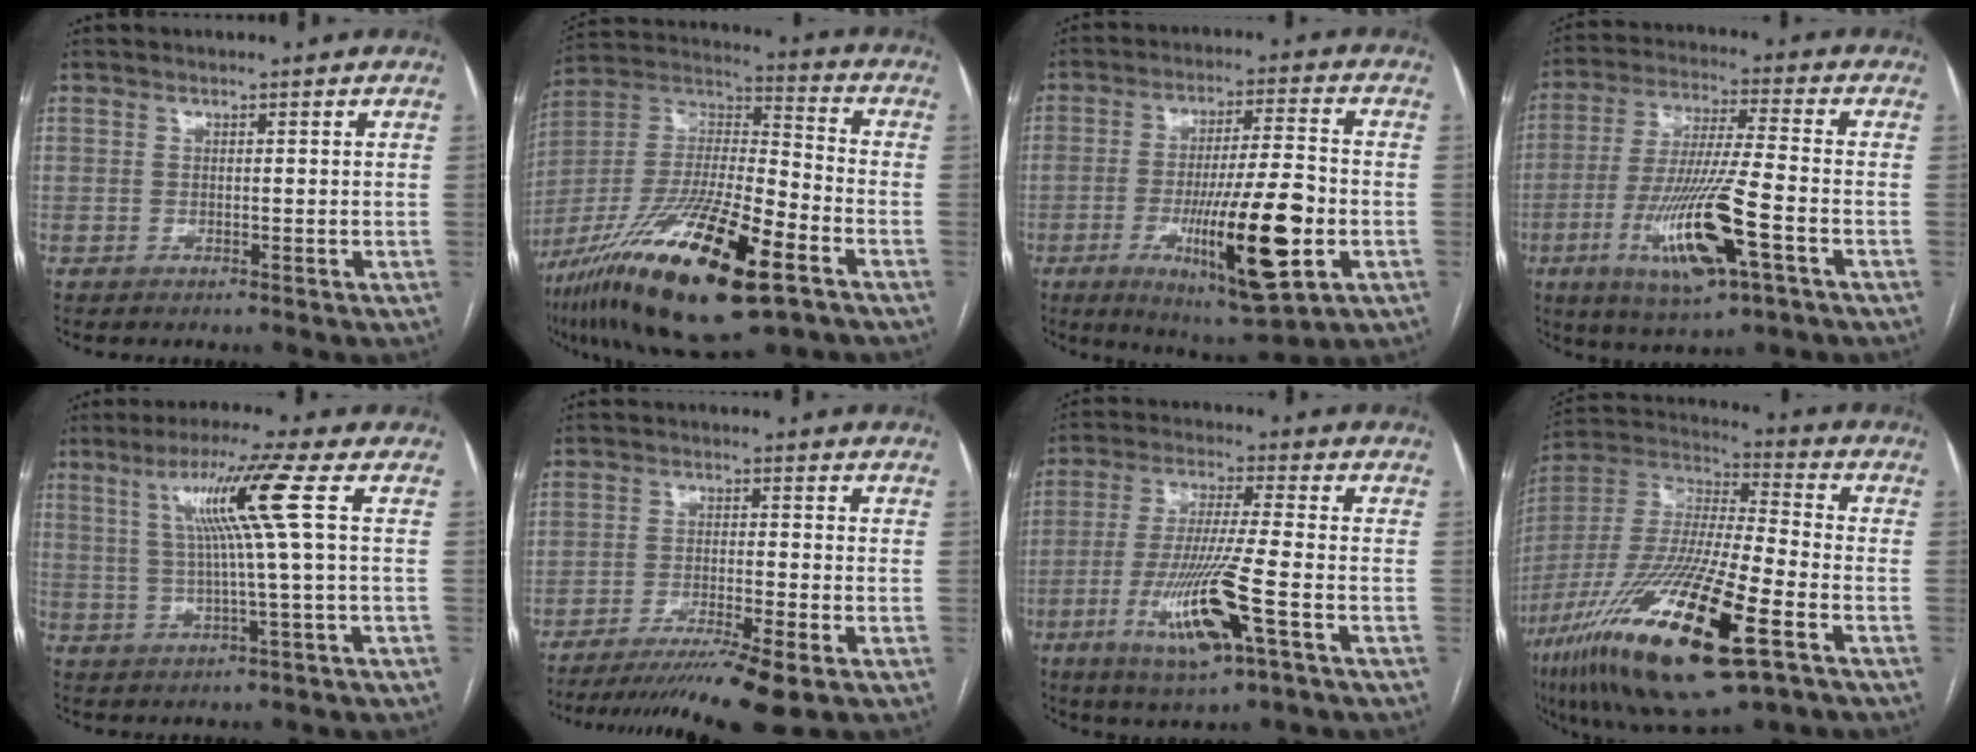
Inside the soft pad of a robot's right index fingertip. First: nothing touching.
{"total": 26.3, "force": [-14.0, 5.4, 21.5], "torque": [-0.417, -0.041, -0.248]}
{"total": 17.0, "force": [-5.0, 2.1, 16.1], "torque": [-0.277, -0.019, -0.073]}
{"total": 15.5, "force": [-5.9, 1.4, 14.3], "torque": [-0.288, -0.023, -0.102]}
{"total": 9.6, "force": [2.5, -2.0, 9.1], "torque": [-0.158, 0.012, 0.052]}
{"total": 11.2, "force": [-8.5, -0.6, 7.3], "torque": [-0.112, -0.023, -0.135]}
{"total": 13.4, "force": [-5.0, 0.5, 12.4], "torque": [-0.251, -0.023, -0.090]}
{"total": 27.7, "force": [-12.9, 5.2, 23.9], "torque": [-0.484, -0.062, -0.230]}